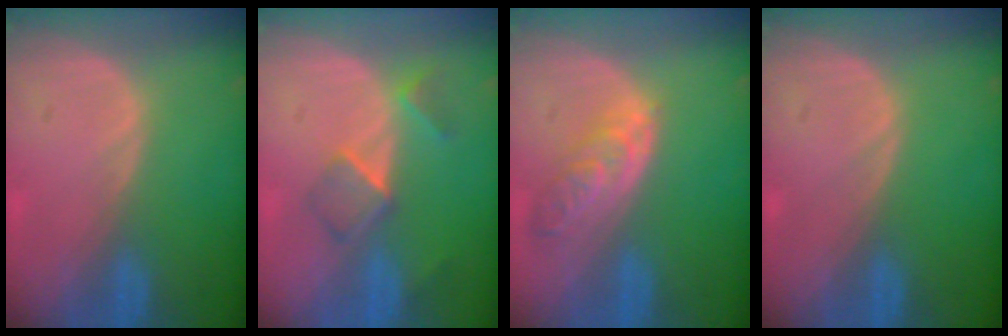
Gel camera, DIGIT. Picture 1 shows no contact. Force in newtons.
{"total": 5.3, "press": 4.5, "slide": 2.8}
{"total": 5.6, "press": 5.1, "slide": 2.2}
{"total": 0.0}